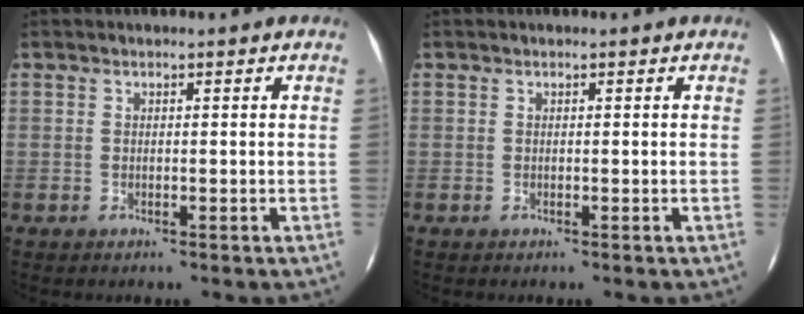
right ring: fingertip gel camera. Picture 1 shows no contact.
{"total": 0.0}